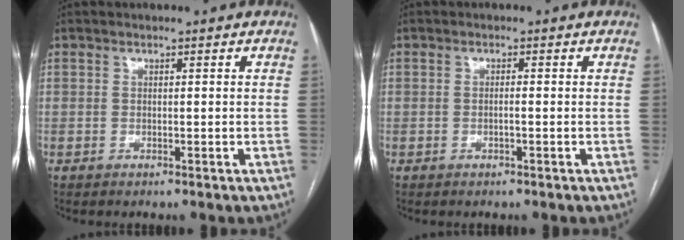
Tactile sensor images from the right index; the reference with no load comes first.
{"total": 1.0, "force": [-0.3, 0.0, 0.9], "torque": [-0.016, 0.001, -0.005]}